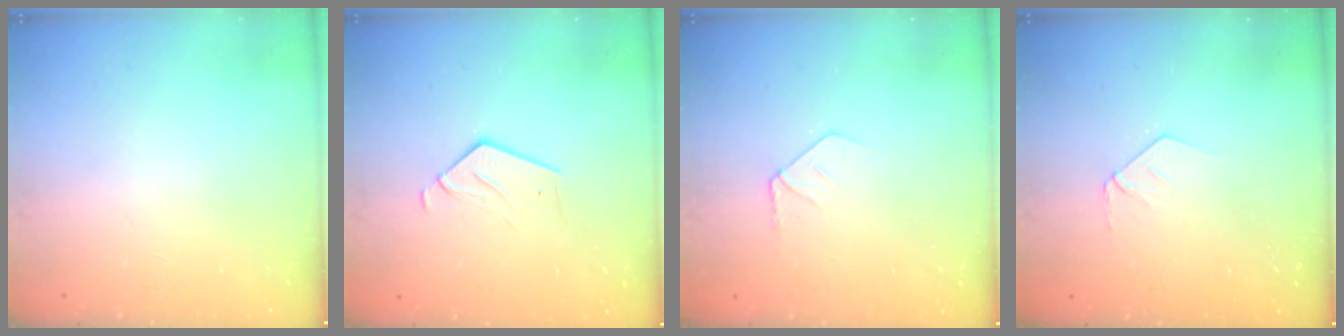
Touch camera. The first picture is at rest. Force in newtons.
{"total": 2.8, "press": 2.8, "slide": 0.2}
{"total": 4.1, "press": 4.1, "slide": 0.3}
{"total": 3.4, "press": 3.4, "slide": 0.2}